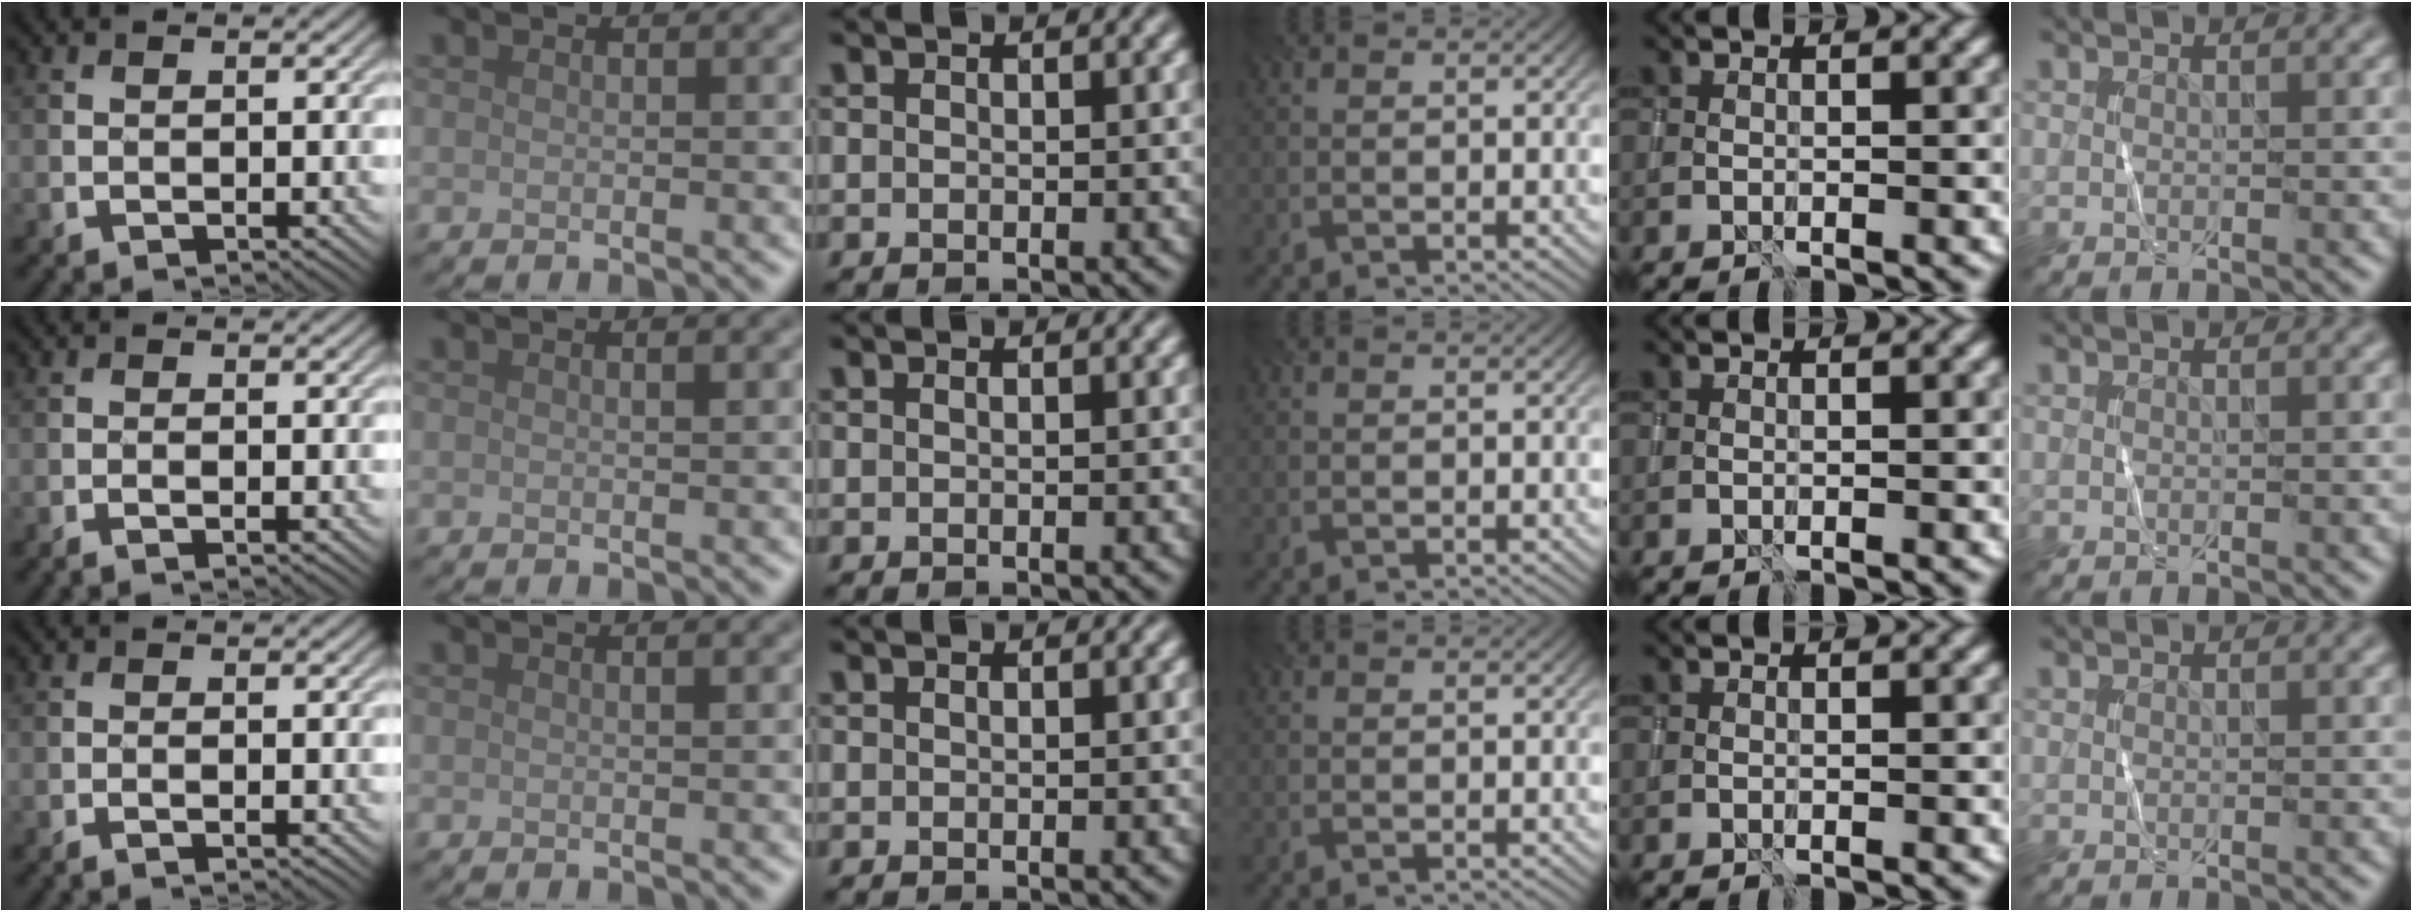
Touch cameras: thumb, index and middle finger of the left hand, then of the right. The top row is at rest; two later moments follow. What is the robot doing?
{"motion": "wrap", "object": "sponge"}